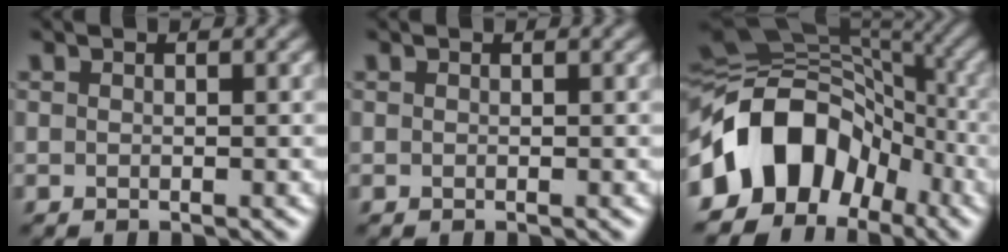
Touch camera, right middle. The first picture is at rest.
{"total": 0.0}
{"total": 12.6, "force": [-5.2, 8.9, 7.3], "torque": [-0.122, 0.022, -0.109]}